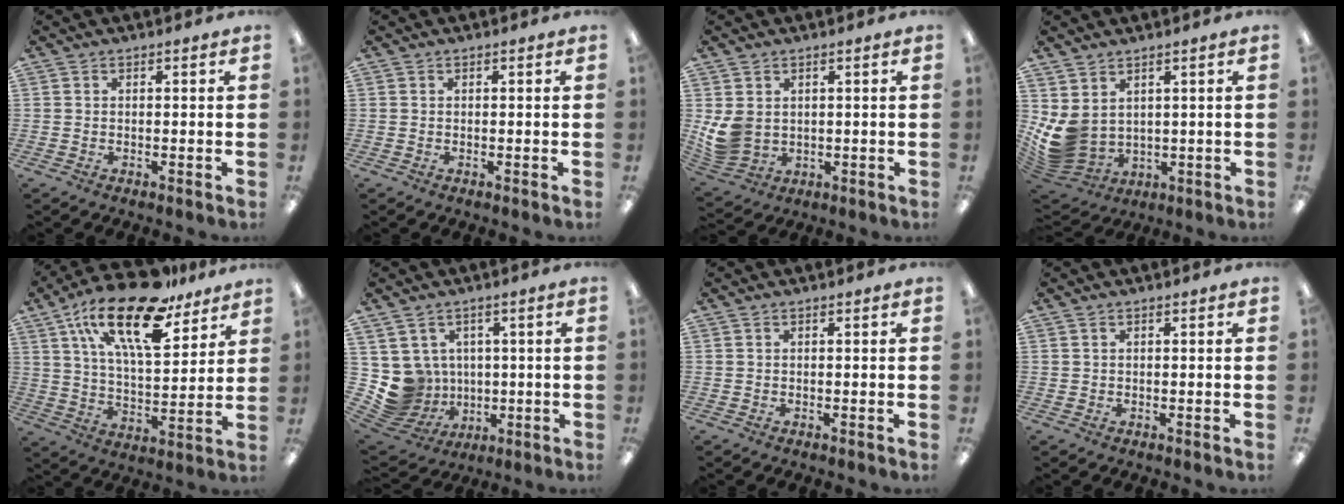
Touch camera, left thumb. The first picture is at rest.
{"total": 0.0}
{"total": 6.9, "force": [1.2, 5.6, 3.8], "torque": [-0.090, -0.004, 0.026]}
{"total": 7.6, "force": [2.1, 6.0, 4.3], "torque": [-0.120, -0.026, 0.047]}
{"total": 22.5, "force": [14.4, 8.9, 14.8], "torque": [-0.246, -0.075, 0.245]}
{"total": 8.8, "force": [0.8, 8.7, 1.2], "torque": [-0.066, -0.017, 0.027]}
{"total": 0.0}
{"total": 0.5, "force": [0.3, 0.4, 0.1], "torque": [-0.001, 0.004, 0.005]}